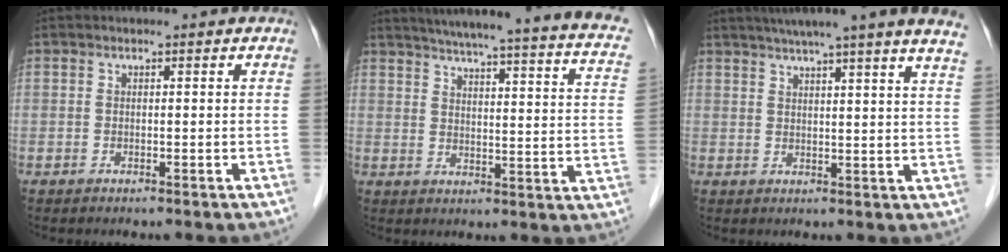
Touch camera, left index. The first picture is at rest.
{"total": 24.0, "force": [19.6, 1.7, 13.7], "torque": [-0.194, -0.024, 0.228]}
{"total": 16.7, "force": [14.0, -1.5, 9.0], "torque": [-0.137, -0.005, 0.167]}